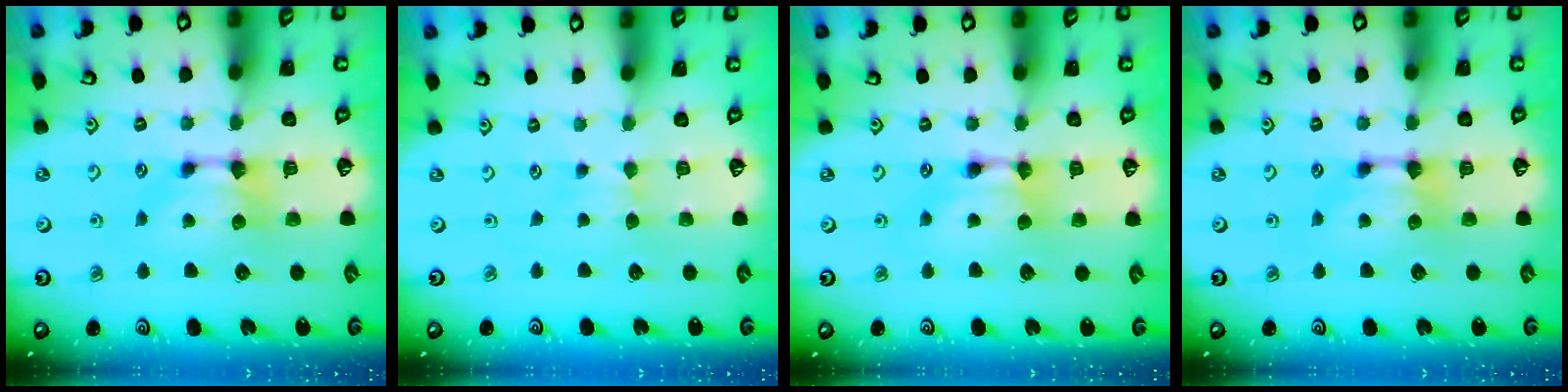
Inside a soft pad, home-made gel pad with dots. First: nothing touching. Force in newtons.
{"total": 1.6, "press": 1.5, "slide": 0.5}
{"total": 1.7, "press": 1.6, "slide": 0.2}
{"total": 0.0}